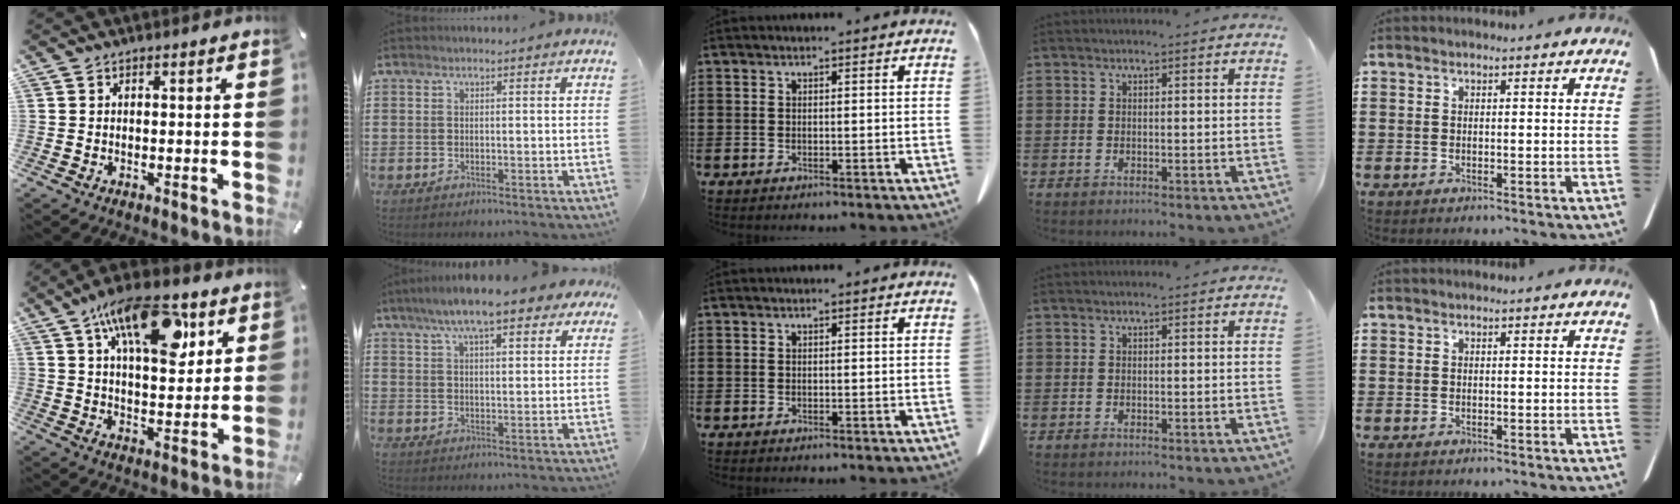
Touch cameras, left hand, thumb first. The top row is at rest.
{"thumb": {"total": 18.0, "force": [8.9, 8.6, 13.0], "torque": [-0.201, -0.026, 0.145]}, "index": {"total": 9.4, "force": [7.2, 1.8, 5.7], "torque": [-0.122, -0.006, 0.129]}}